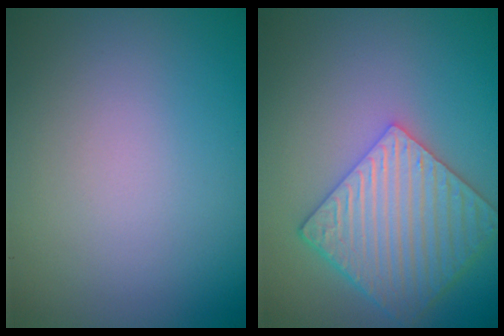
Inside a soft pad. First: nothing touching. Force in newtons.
{"total": 6.2, "press": 5.2, "slide": 3.4}